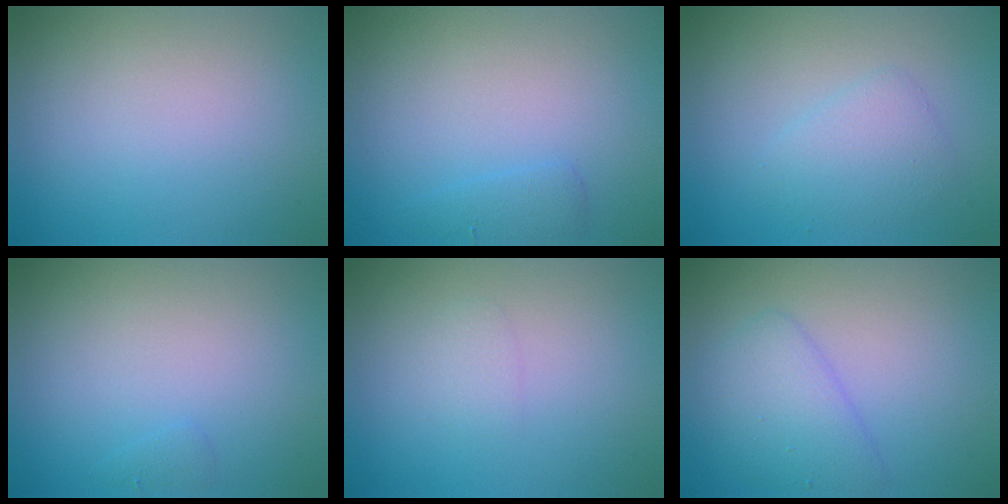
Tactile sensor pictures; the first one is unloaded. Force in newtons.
{"total": 1.3, "press": 1.3, "slide": 0.1}
{"total": 2.4, "press": 2.4, "slide": 0.1}
{"total": 0.6, "press": 0.5, "slide": 0.0}
{"total": 0.9, "press": 0.9, "slide": 0.1}
{"total": 3.4, "press": 3.4, "slide": 0.1}